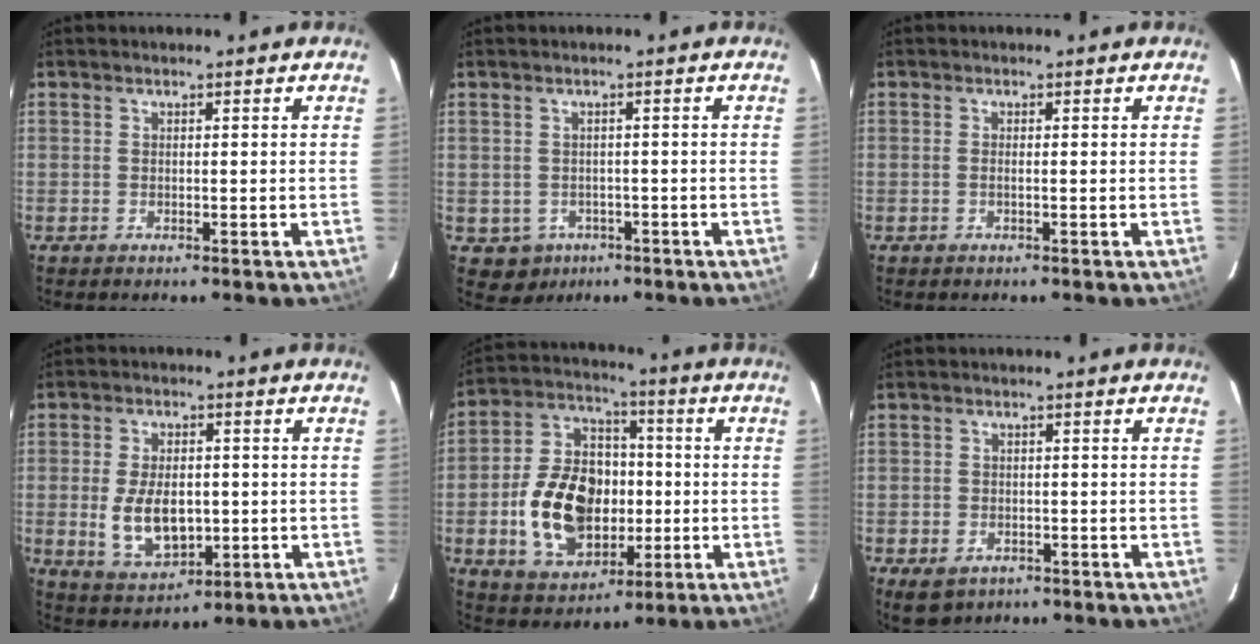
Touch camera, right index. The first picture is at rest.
{"total": 4.4, "force": [-1.7, 3.9, 0.8], "torque": [-0.026, 0.005, -0.013]}
{"total": 0.7, "force": [-0.2, -0.1, 0.7], "torque": [-0.014, 0.001, -0.005]}
{"total": 10.0, "force": [-1.3, 5.8, 8.1], "torque": [-0.163, -0.009, -0.008]}
{"total": 17.2, "force": [-2.8, 11.9, 12.1], "torque": [-0.253, 0.024, -0.031]}
{"total": 5.3, "force": [-3.0, 3.8, 2.3], "torque": [-0.053, -0.009, -0.040]}